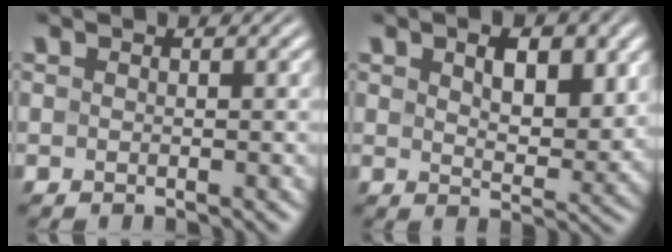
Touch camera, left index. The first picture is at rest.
{"total": 5.2, "force": [1.9, 2.6, 4.0], "torque": [-0.065, -0.006, 0.033]}